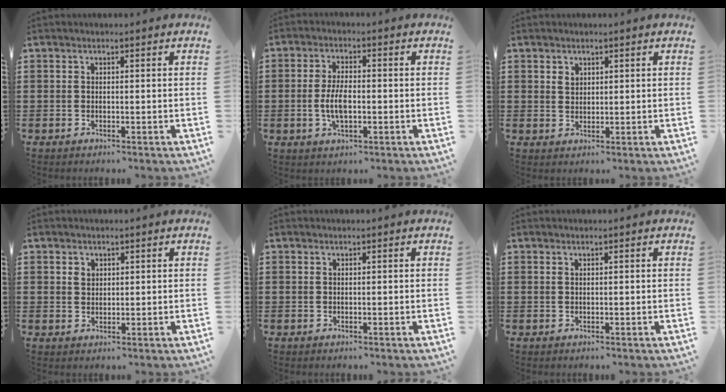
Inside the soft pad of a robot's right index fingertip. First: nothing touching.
{"total": 4.9, "force": [-0.7, 1.8, 4.5], "torque": [-0.096, -0.003, -0.015]}
{"total": 1.4, "force": [1.0, 1.0, 0.3], "torque": [-0.009, 0.003, 0.019]}
{"total": 1.3, "force": [0.7, 1.0, 0.4], "torque": [-0.010, 0.003, 0.014]}
{"total": 0.0}
{"total": 0.0}